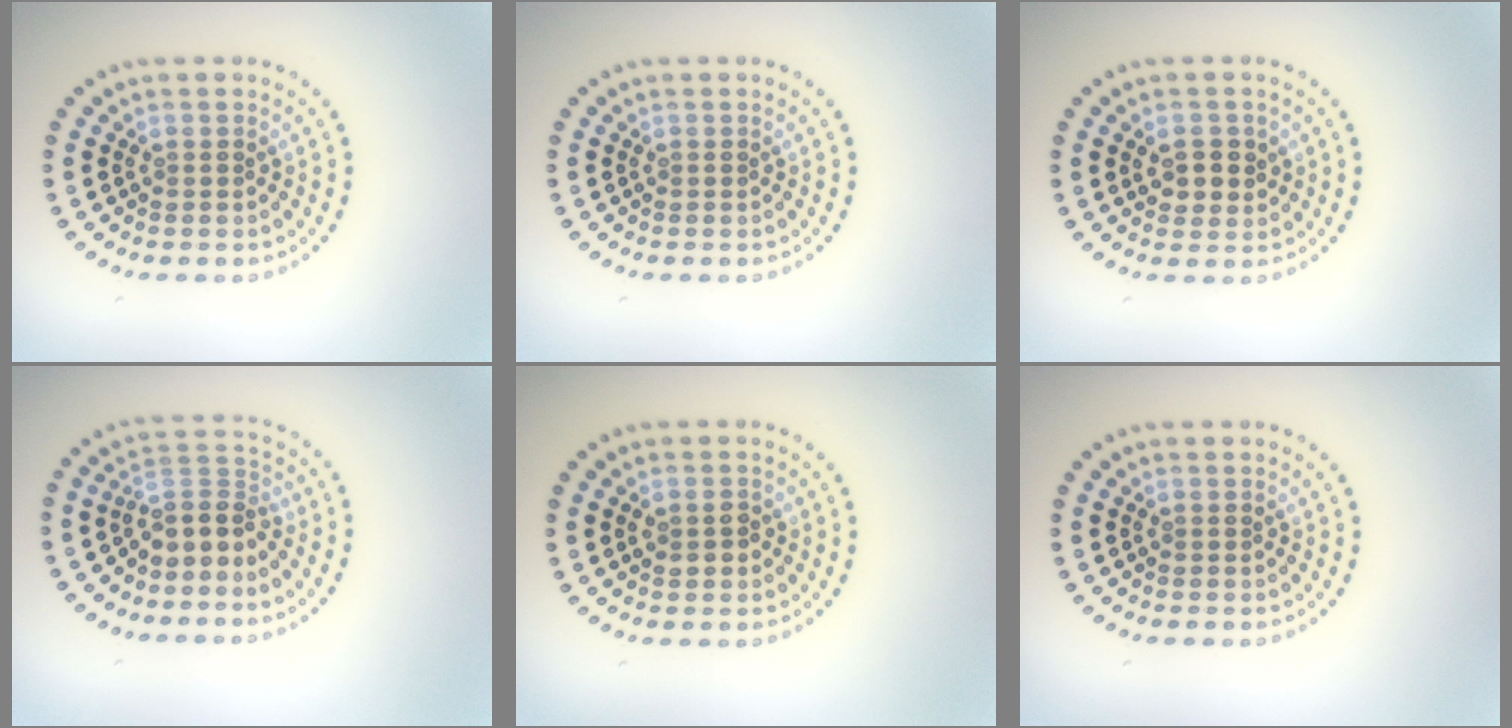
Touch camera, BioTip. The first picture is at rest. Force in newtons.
{"total": 0.0}
{"total": 2.4, "press": 2.3, "slide": 0.6}
{"total": 3.2, "press": 2.5, "slide": 2.0}
{"total": 1.5, "press": 1.5, "slide": 0.0}
{"total": 0.0}